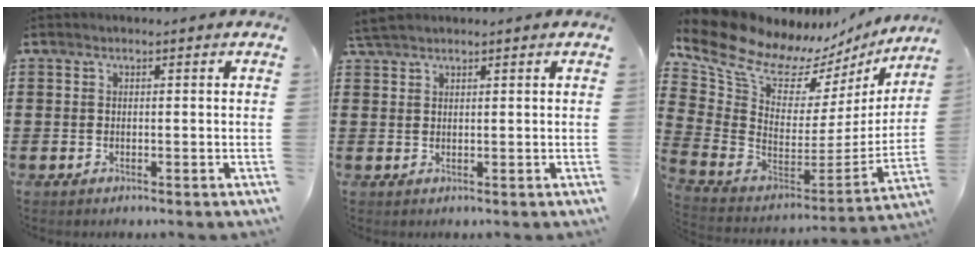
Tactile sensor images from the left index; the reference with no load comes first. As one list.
[{"total": 1.7, "force": [1.6, 0.3, 0.4], "torque": [-0.012, 0.004, 0.030]}, {"total": 11.2, "force": [8.9, 5.0, 4.6], "torque": [-0.151, -0.076, 0.155]}]